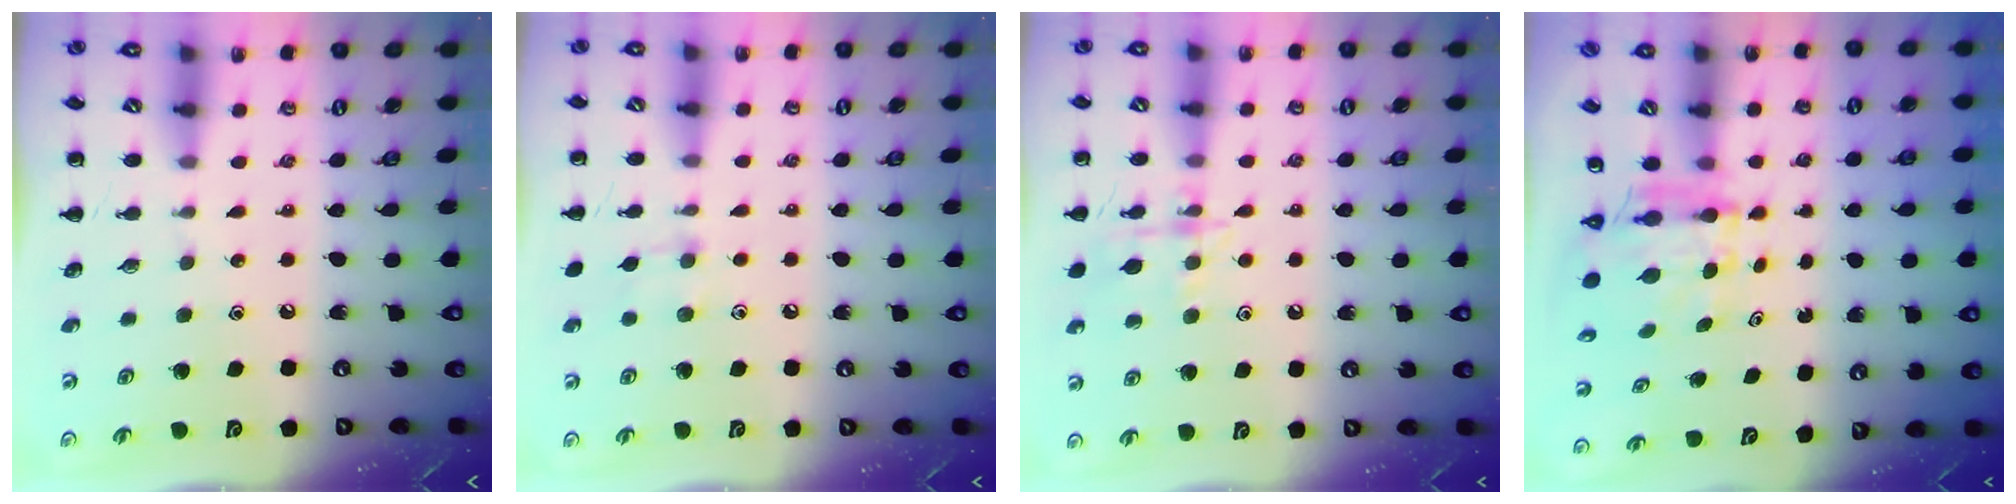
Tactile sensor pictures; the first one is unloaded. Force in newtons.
{"total": 6.4, "press": 6.2, "slide": 1.9}
{"total": 12.2, "press": 12.1, "slide": 1.0}
{"total": 5.3, "press": 5.1, "slide": 1.2}